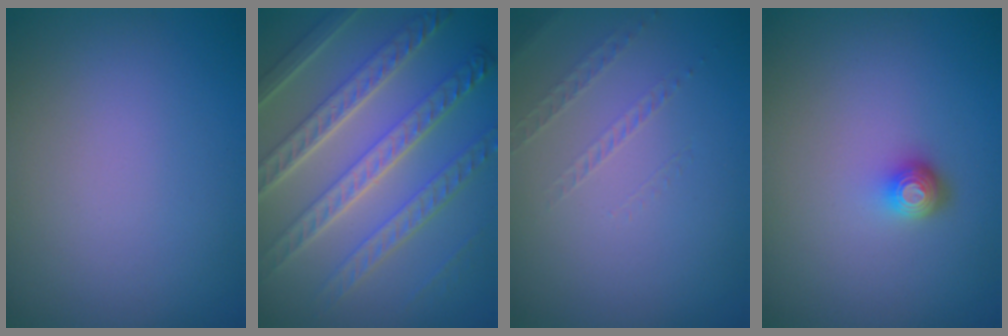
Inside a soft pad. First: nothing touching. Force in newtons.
{"total": 8.3, "press": 6.1, "slide": 5.5}
{"total": 1.0, "press": 0.4, "slide": 0.9}
{"total": 1.7, "press": 1.3, "slide": 1.2}